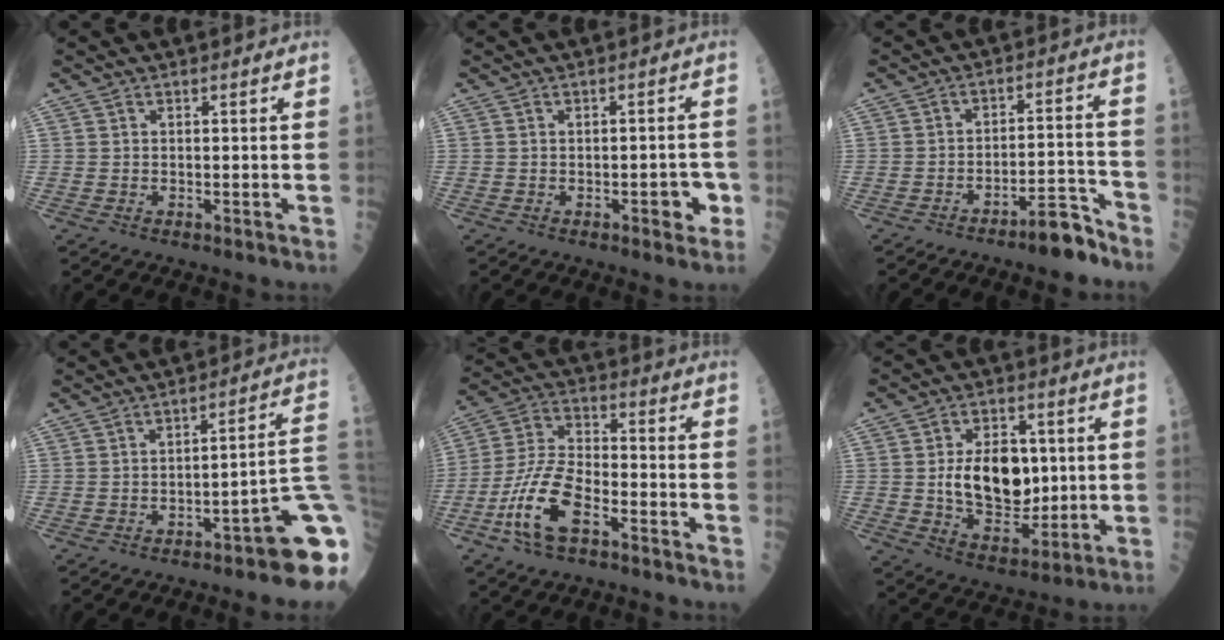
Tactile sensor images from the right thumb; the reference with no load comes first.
{"total": 4.1, "force": [-1.4, 1.7, 3.5], "torque": [-0.033, 0.010, -0.013]}
{"total": 7.5, "force": [-5.6, 2.0, 4.6], "torque": [-0.062, 0.052, -0.085]}
{"total": 12.6, "force": [-5.8, 2.1, 11.0], "torque": [-0.089, 0.060, -0.078]}
{"total": 13.4, "force": [-6.2, 5.7, 10.3], "torque": [-0.217, 0.037, -0.120]}
{"total": 14.2, "force": [1.1, 9.1, 10.9], "torque": [-0.128, -0.010, 0.029]}